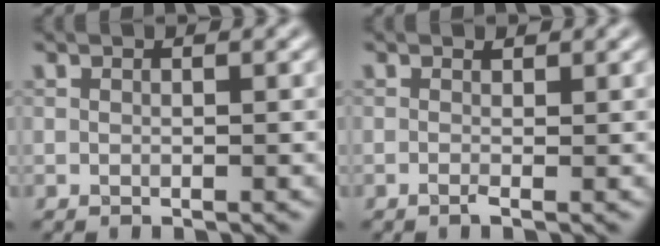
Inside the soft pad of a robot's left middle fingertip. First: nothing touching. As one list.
[{"total": 0.6, "force": [-0.2, 0.1, 0.6], "torque": [-0.015, -0.001, -0.005]}]